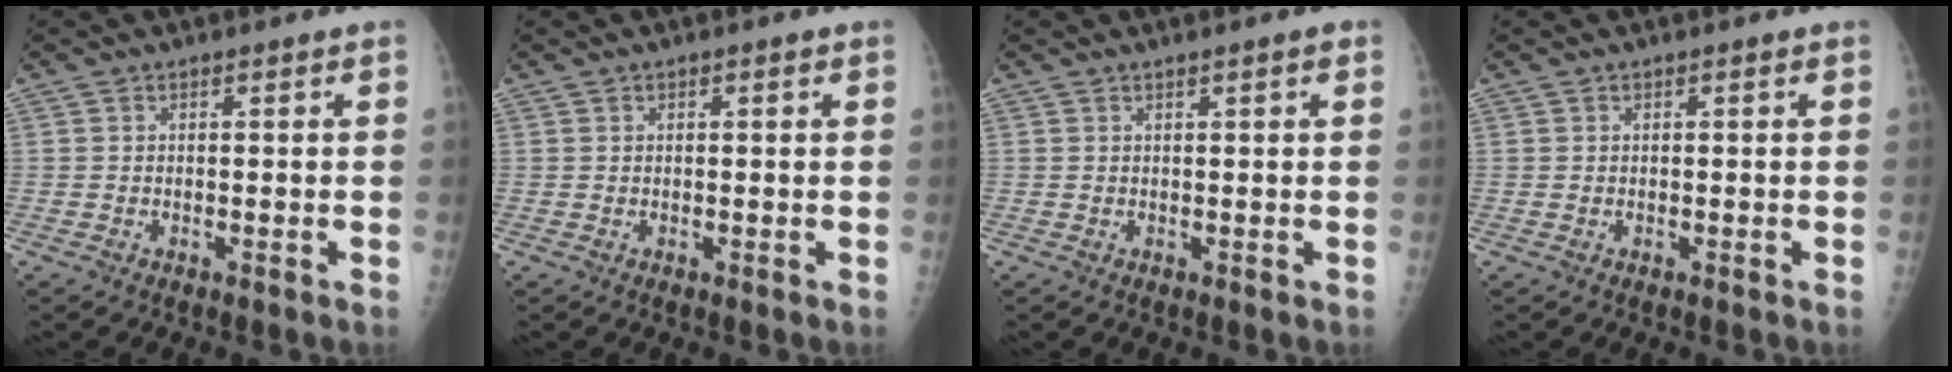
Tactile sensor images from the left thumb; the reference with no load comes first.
{"total": 0.7, "force": [0.3, 0.4, 0.6], "torque": [-0.003, 0.001, 0.004]}
{"total": 1.3, "force": [0.7, 0.1, 1.1], "torque": [-0.017, 0.000, 0.010]}
{"total": 0.0}